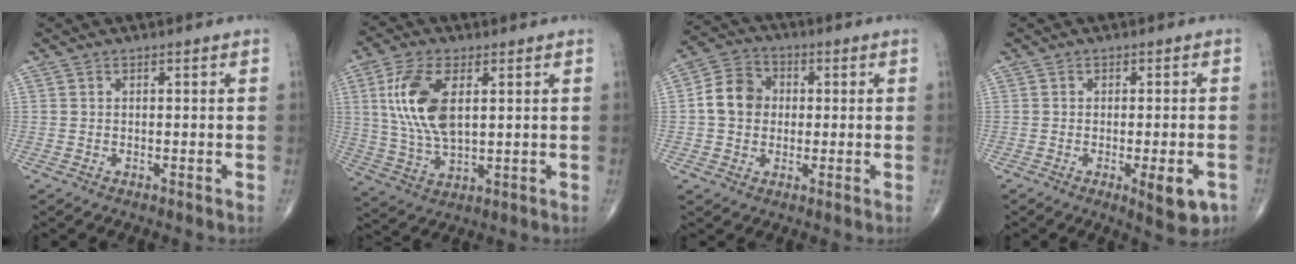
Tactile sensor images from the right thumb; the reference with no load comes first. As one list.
[{"total": 12.5, "force": [3.1, 6.1, 10.5], "torque": [-0.219, -0.009, 0.065]}, {"total": 8.4, "force": [0.2, 7.1, 4.4], "torque": [-0.065, 0.019, -0.007]}, {"total": 6.7, "force": [-2.7, 2.2, 5.8], "torque": [-0.068, -0.001, -0.029]}]